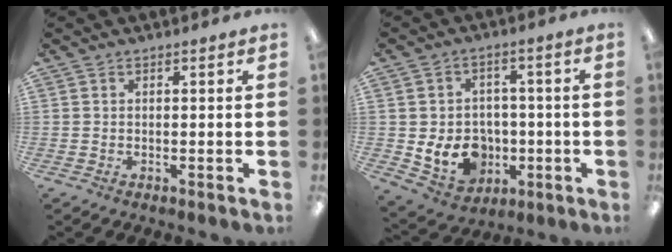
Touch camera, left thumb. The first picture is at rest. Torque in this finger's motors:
{"motor_torque": [0.44, 0.44, 0.15, -0.07, 0.09]}